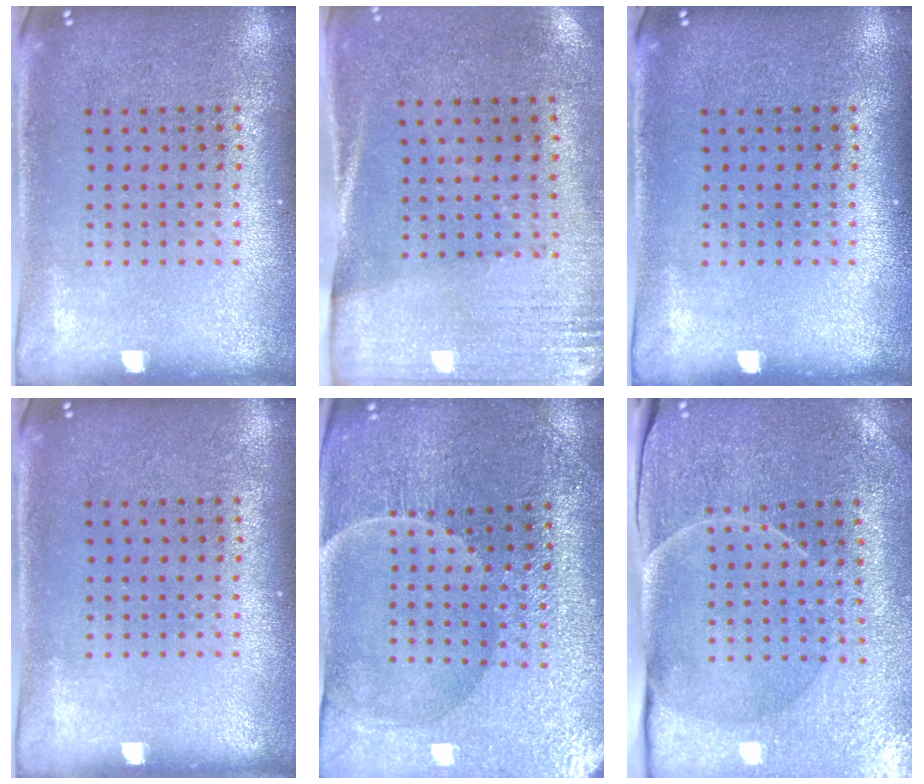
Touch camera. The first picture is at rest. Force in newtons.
{"total": 2.7, "press": 2.4, "slide": 1.2}
{"total": 0.0}
{"total": 0.0}
{"total": 3.5, "press": 3.5, "slide": 0.4}
{"total": 3.6, "press": 3.6, "slide": 0.5}